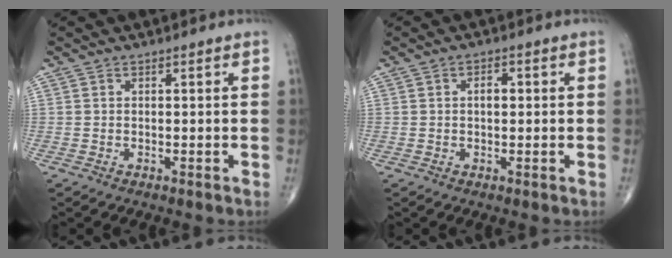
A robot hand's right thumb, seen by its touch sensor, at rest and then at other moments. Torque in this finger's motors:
{"motor_torque": [0.10, 1.06, 0.15, -0.06, 0.00]}